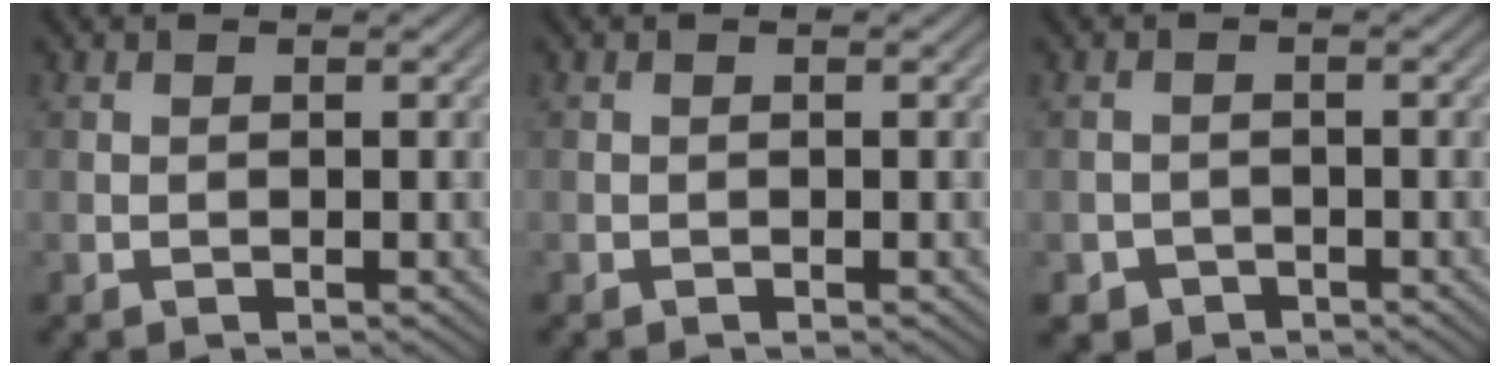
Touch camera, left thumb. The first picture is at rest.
{"total": 0.0}
{"total": 1.9, "force": [-1.3, 1.4, 0.3], "torque": [0.000, -0.003, -0.028]}